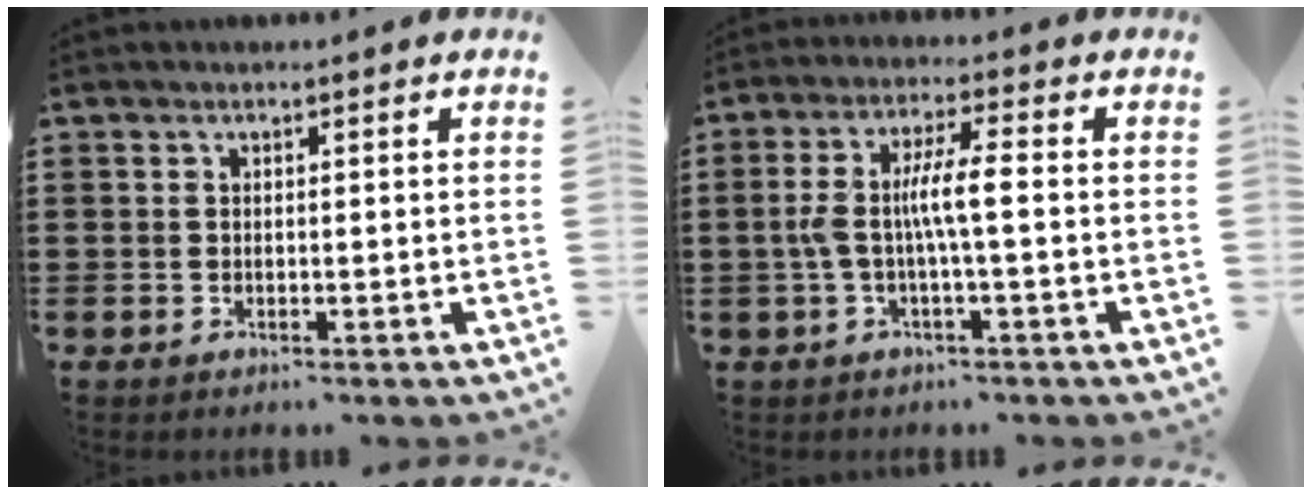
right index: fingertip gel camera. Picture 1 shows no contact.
{"total": 6.4, "force": [-0.5, 0.8, 6.3], "torque": [-0.136, -0.007, -0.019]}